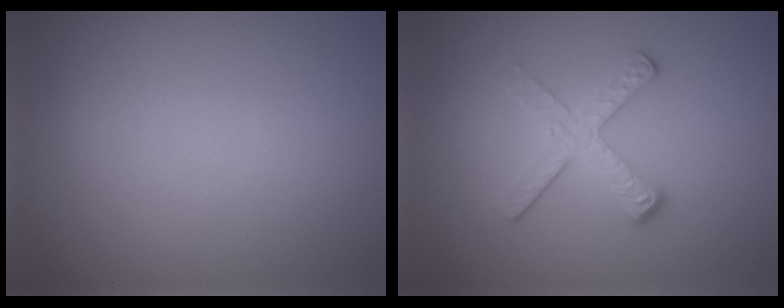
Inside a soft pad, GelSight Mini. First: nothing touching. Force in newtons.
{"total": 3.7, "press": 2.5, "slide": 2.7}